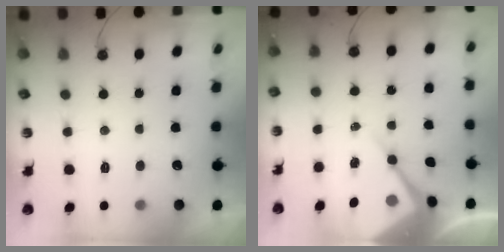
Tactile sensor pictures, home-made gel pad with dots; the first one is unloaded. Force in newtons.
{"total": 10.9, "press": 10.9, "slide": 0.9}